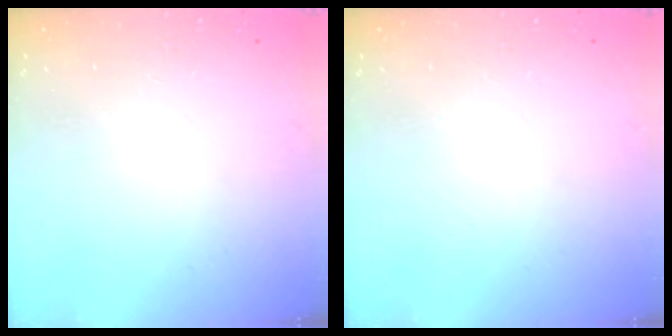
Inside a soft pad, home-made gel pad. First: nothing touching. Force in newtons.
{"total": 0.0}